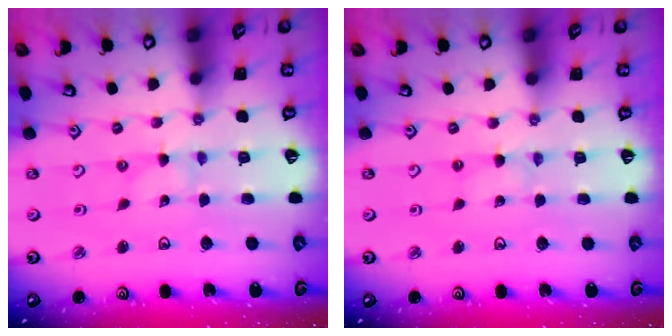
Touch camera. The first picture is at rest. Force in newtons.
{"total": 1.9, "press": 1.9, "slide": 0.2}